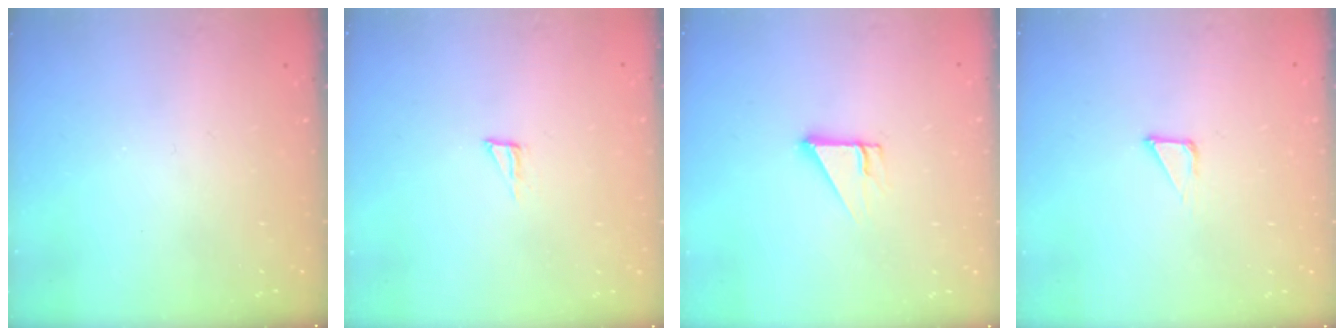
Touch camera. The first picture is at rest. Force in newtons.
{"total": 2.9, "press": 2.9, "slide": 0.2}
{"total": 2.9, "press": 2.9, "slide": 0.1}
{"total": 2.8, "press": 2.8, "slide": 0.1}